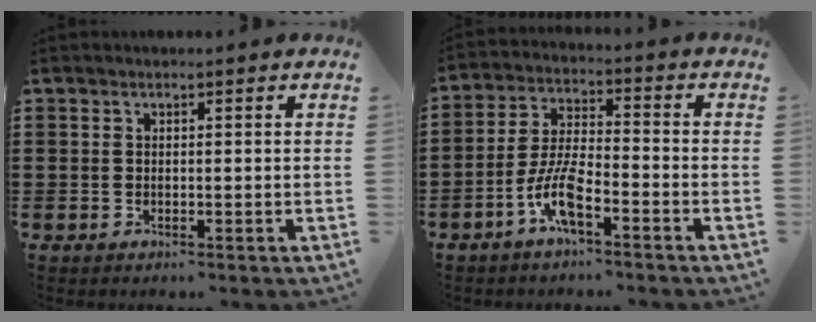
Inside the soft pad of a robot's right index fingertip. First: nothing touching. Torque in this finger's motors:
{"motor_torque": [2.14, 0.00, 0.74, 0.20]}